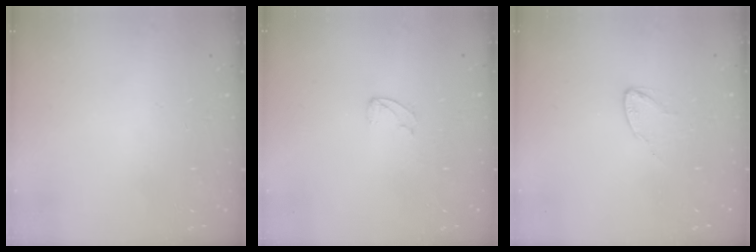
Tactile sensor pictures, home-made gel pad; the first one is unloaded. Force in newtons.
{"total": 3.1, "press": 3.1, "slide": 0.3}
{"total": 3.8, "press": 3.7, "slide": 0.4}